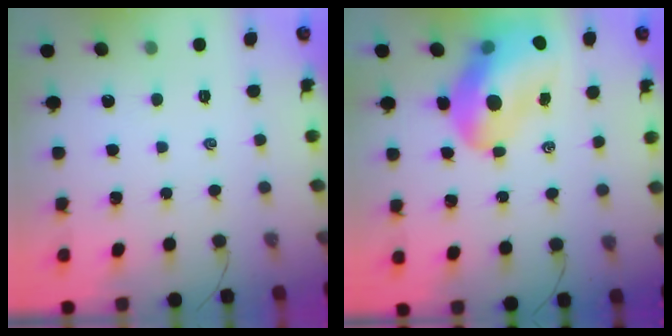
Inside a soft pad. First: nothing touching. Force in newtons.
{"total": 17.6, "press": 16.8, "slide": 5.1}